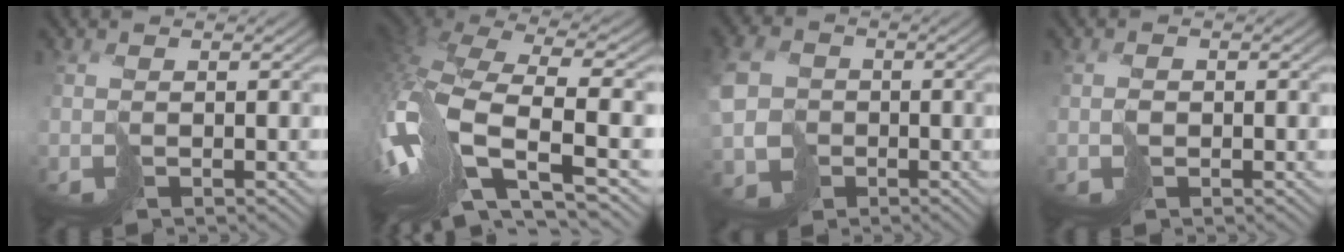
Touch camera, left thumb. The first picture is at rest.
{"total": 14.1, "force": [-3.5, 6.4, 12.1], "torque": [-0.309, -0.036, -0.023]}
{"total": 6.8, "force": [-0.7, 6.1, 2.7], "torque": [-0.089, -0.004, -0.022]}
{"total": 0.9, "force": [-0.1, 0.8, 0.4], "torque": [0.000, 0.001, 0.002]}